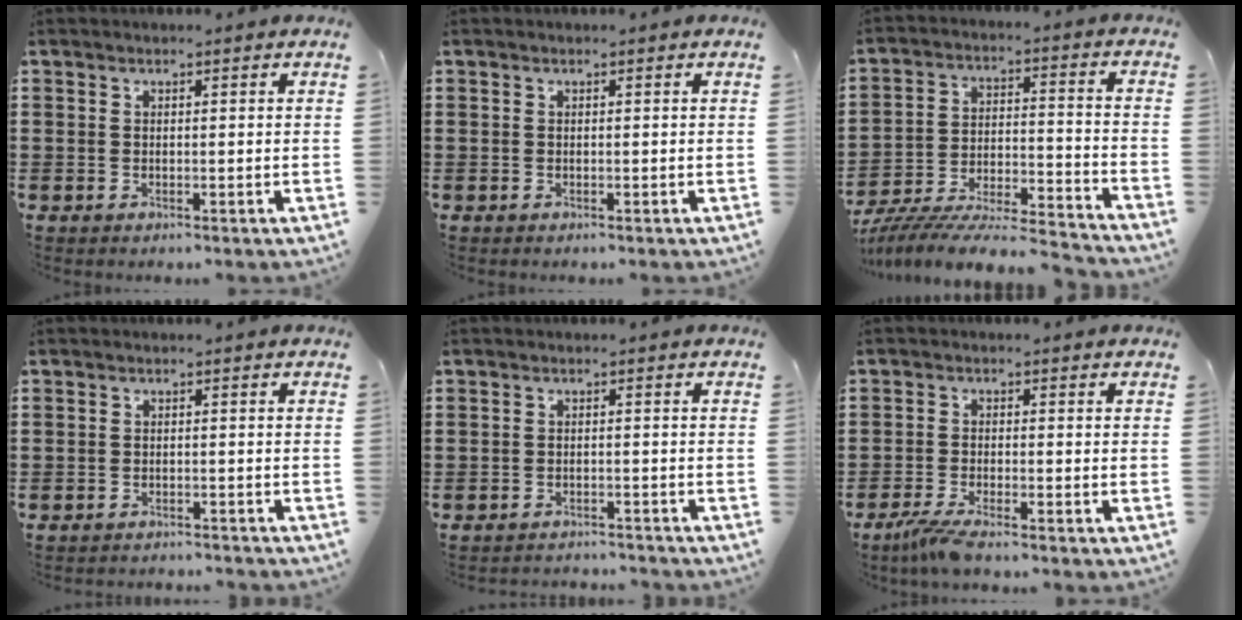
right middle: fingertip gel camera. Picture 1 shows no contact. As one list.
[{"total": 0.0}, {"total": 8.0, "force": [-7.7, 0.6, 2.1], "torque": [-0.030, 0.005, -0.151]}, {"total": 2.0, "force": [-2.0, 0.3, -0.3], "torque": [0.000, 0.004, -0.047]}, {"total": 2.4, "force": [-2.3, 0.2, -0.2], "torque": [-0.003, 0.002, -0.052]}, {"total": 3.3, "force": [-2.8, -0.1, 1.8], "torque": [-0.053, -0.016, -0.057]}]